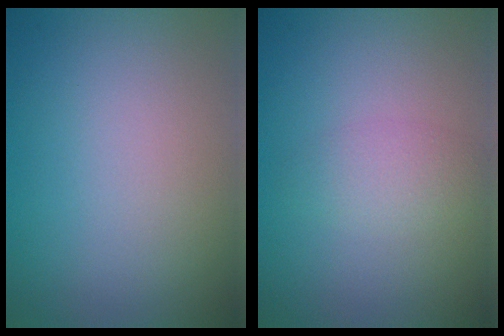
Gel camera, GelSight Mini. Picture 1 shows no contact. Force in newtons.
{"total": 1.9, "press": 1.9, "slide": 0.0}